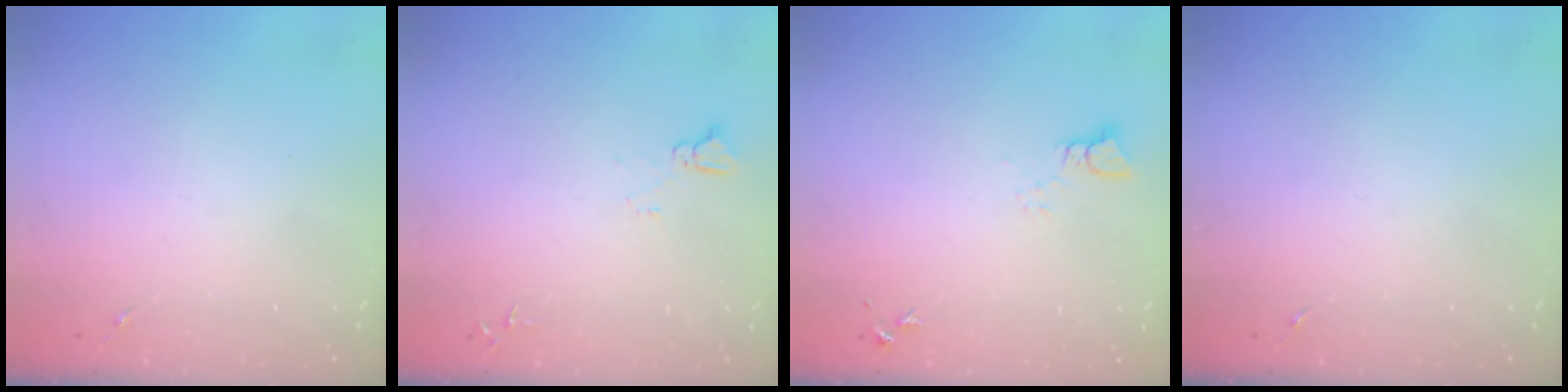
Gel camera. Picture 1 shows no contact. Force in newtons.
{"total": 4.1, "press": 4.1, "slide": 0.4}
{"total": 2.5, "press": 2.5, "slide": 0.1}
{"total": 0.0}